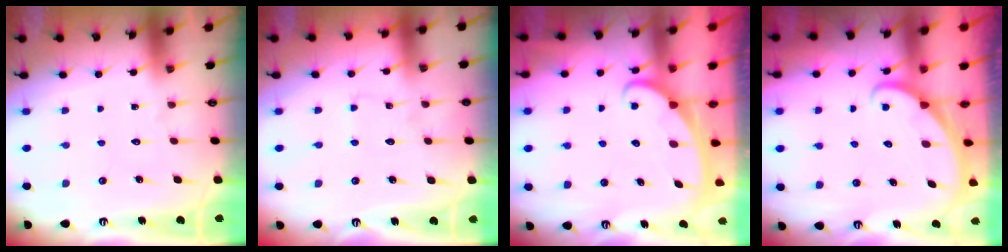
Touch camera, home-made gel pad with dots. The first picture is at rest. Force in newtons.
{"total": 3.2, "press": 3.1, "slide": 0.3}
{"total": 2.5, "press": 2.5, "slide": 0.3}
{"total": 2.0, "press": 2.0, "slide": 0.0}